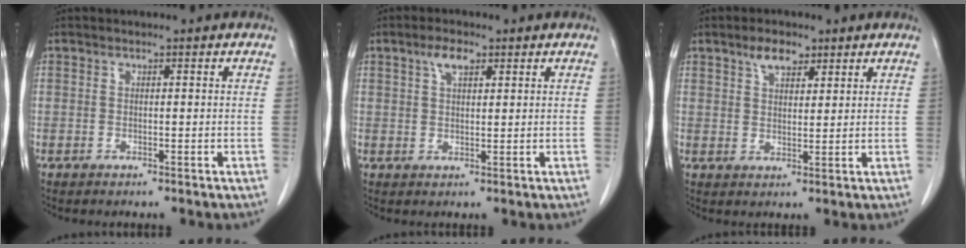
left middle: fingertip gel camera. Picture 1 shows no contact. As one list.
[{"total": 3.2, "force": [1.8, 1.3, 2.4], "torque": [-0.048, 0.007, 0.035]}, {"total": 4.5, "force": [2.9, 2.4, 2.5], "torque": [-0.044, 0.010, 0.052]}]